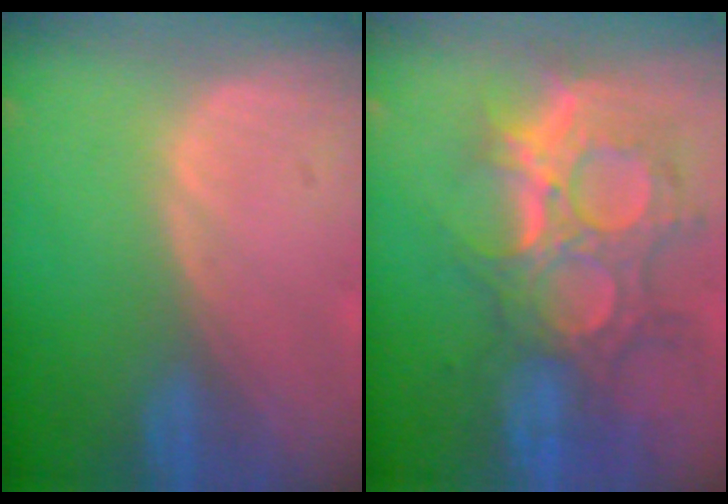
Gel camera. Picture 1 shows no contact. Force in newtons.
{"total": 12.1, "press": 10.8, "slide": 5.4}